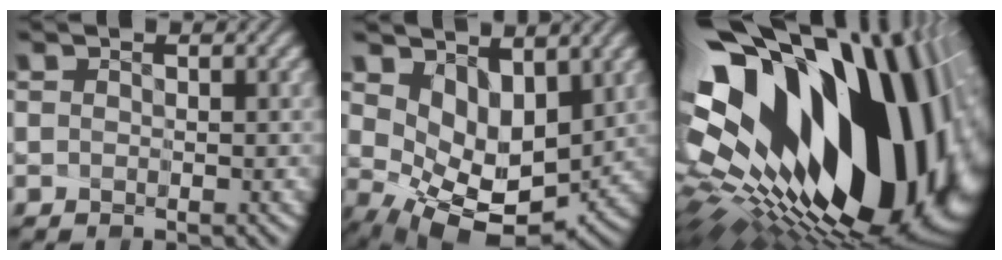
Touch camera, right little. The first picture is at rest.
{"total": 8.0, "force": [2.0, 5.1, 5.8], "torque": [-0.099, -0.018, 0.059]}
{"total": 21.2, "force": [2.7, 12.4, 17.1], "torque": [-0.289, -0.059, 0.078]}